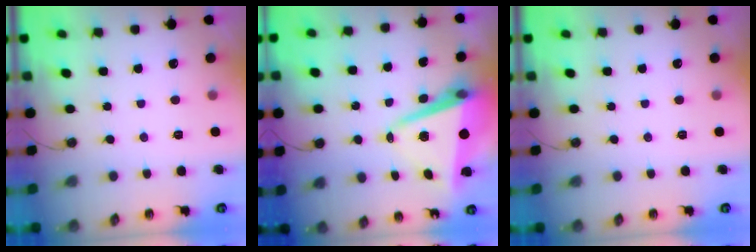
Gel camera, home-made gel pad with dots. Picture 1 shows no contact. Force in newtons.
{"total": 10.8, "press": 10.7, "slide": 1.6}
{"total": 0.0}